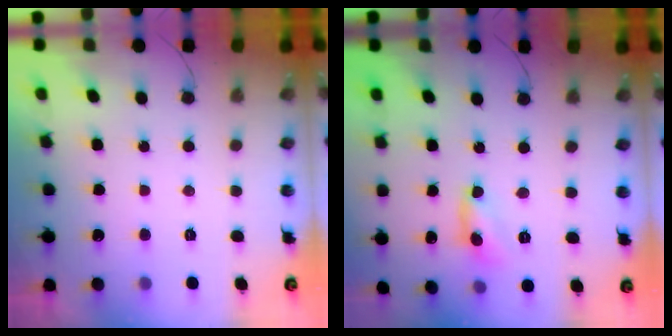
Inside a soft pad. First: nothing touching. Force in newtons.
{"total": 3.6, "press": 3.6, "slide": 0.2}